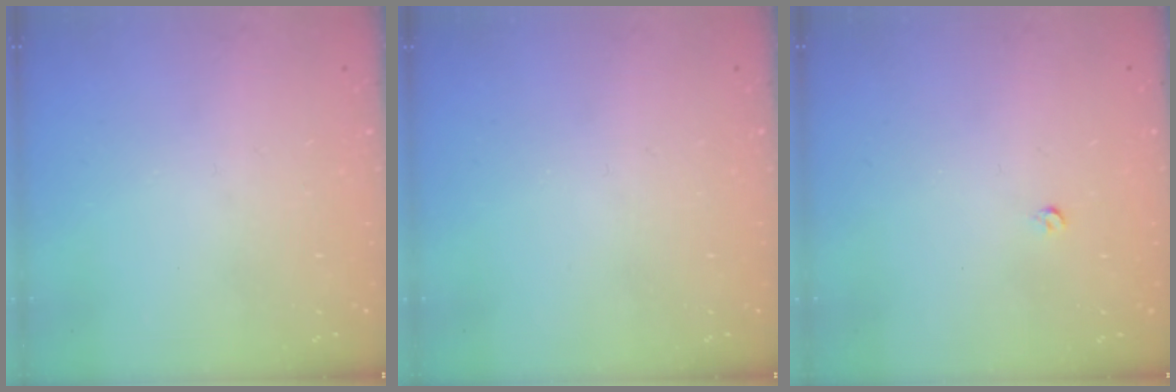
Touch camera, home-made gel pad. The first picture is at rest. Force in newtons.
{"total": 0.0}
{"total": 2.6, "press": 2.5, "slide": 0.4}